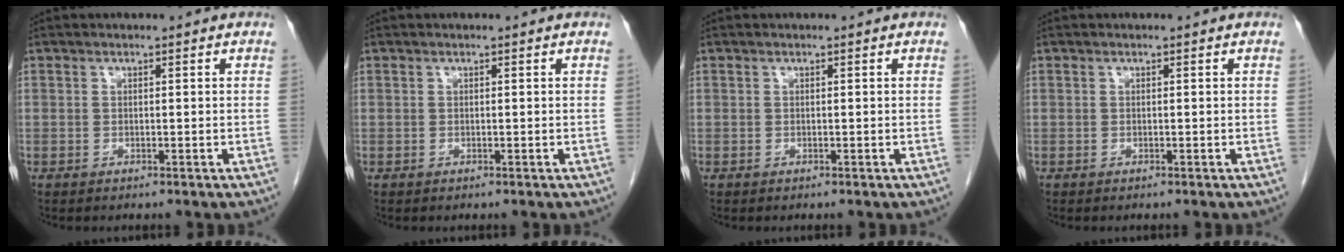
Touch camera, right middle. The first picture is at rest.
{"total": 0.0}
{"total": 0.0}
{"total": 0.0}